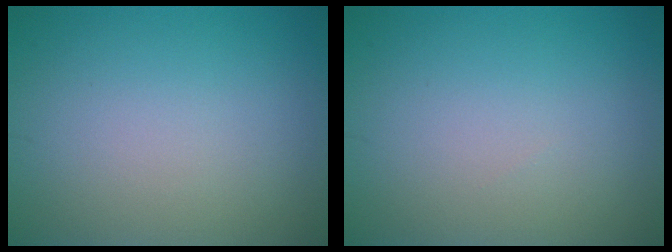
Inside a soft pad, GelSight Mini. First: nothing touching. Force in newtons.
{"total": 0.0}